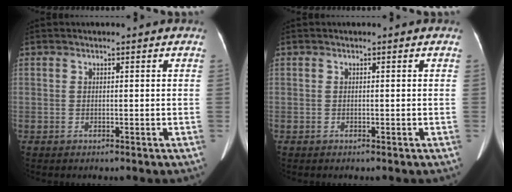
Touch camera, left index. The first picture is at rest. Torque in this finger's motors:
{"motor_torque": [-0.02, 0.00, 0.00, 0.00]}